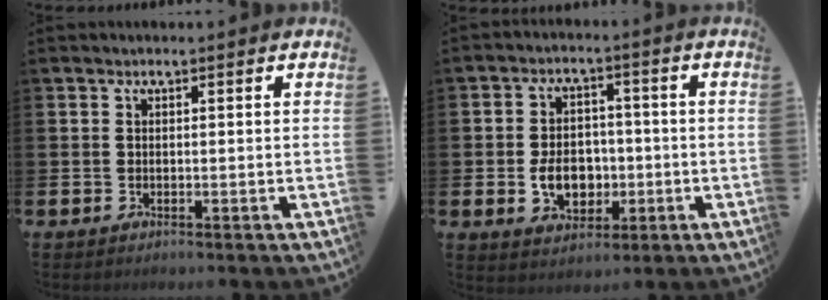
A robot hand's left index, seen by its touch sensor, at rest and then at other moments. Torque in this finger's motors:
{"motor_torque": [1.63, 0.11, 0.81, 0.19]}